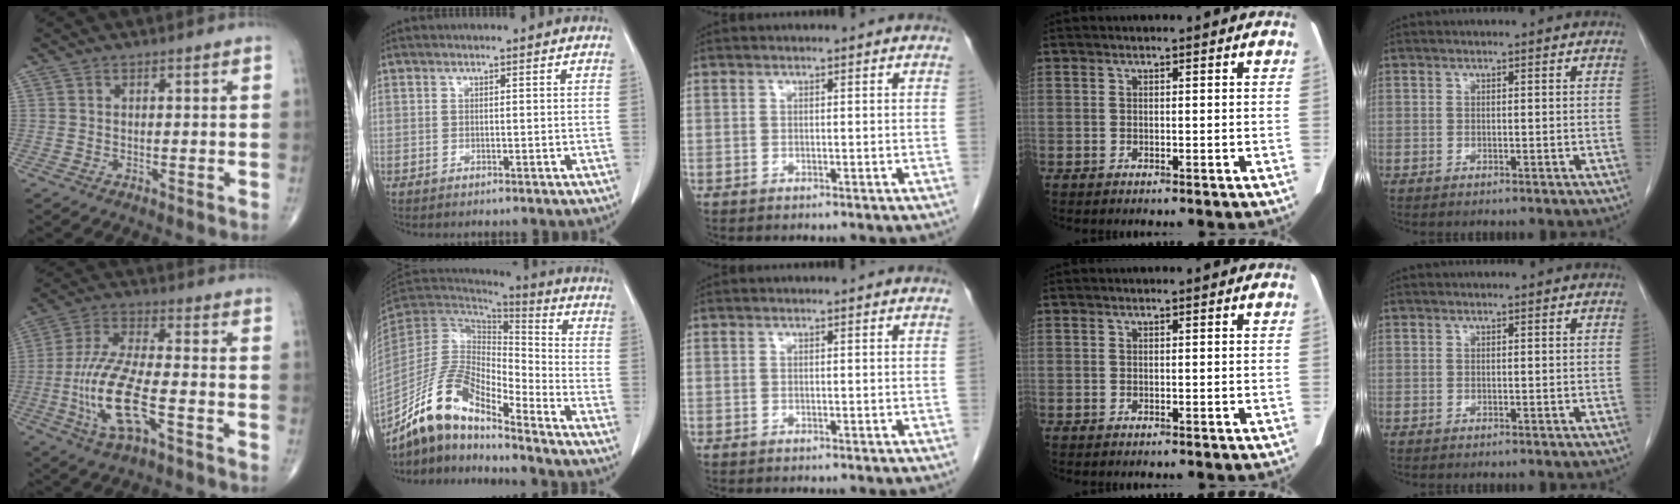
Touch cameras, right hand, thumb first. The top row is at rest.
{"thumb": {"total": 15.2, "force": [-4.8, 5.3, 13.4], "torque": [-0.285, 0.023, -0.087]}, "index": {"total": 14.0, "force": [-11.6, 3.2, 7.1], "torque": [-0.140, 0.015, -0.219]}}